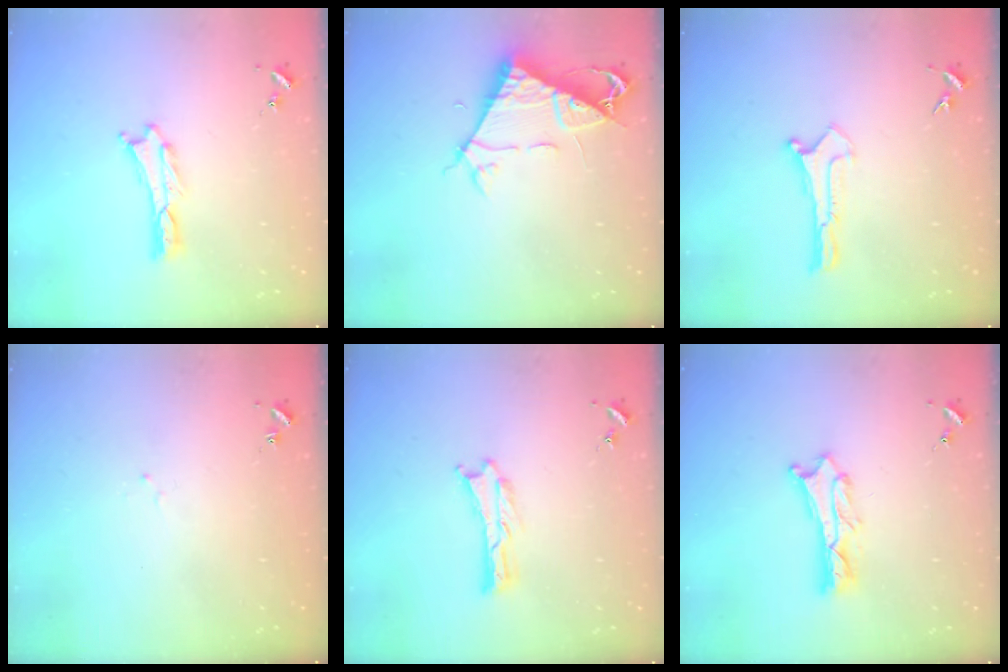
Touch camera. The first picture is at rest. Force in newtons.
{"total": 7.7, "press": 7.6, "slide": 0.8}
{"total": 0.0}
{"total": 1.1, "press": 1.0, "slide": 0.2}
{"total": 0.0}
{"total": 2.6, "press": 2.6, "slide": 0.3}